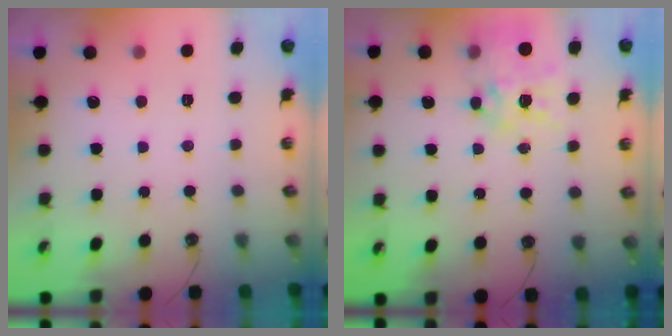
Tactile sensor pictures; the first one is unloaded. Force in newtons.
{"total": 14.3, "press": 14.3, "slide": 1.3}